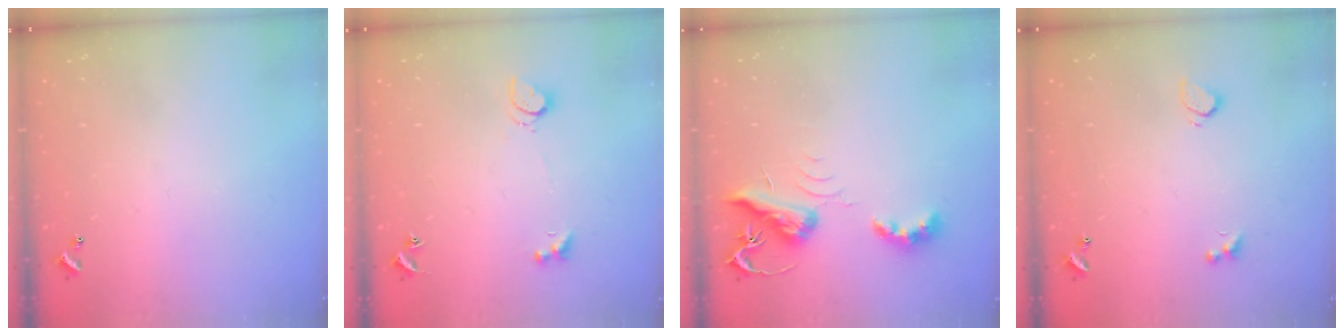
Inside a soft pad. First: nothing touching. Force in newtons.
{"total": 4.0, "press": 3.9, "slide": 0.8}
{"total": 6.6, "press": 6.6, "slide": 0.3}
{"total": 2.1, "press": 1.8, "slide": 1.2}